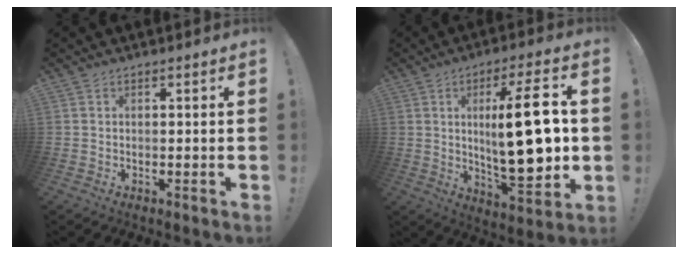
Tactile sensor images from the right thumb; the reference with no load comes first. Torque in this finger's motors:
{"motor_torque": [0.04, 1.18, 0.99, 0.77, 0.24]}